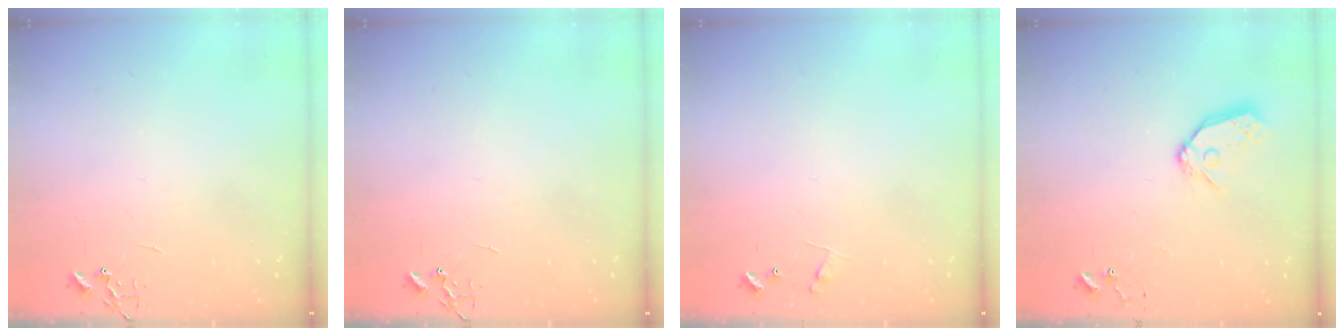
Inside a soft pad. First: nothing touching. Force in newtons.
{"total": 0.0}
{"total": 7.7, "press": 7.7, "slide": 0.3}
{"total": 11.0, "press": 10.9, "slide": 1.1}